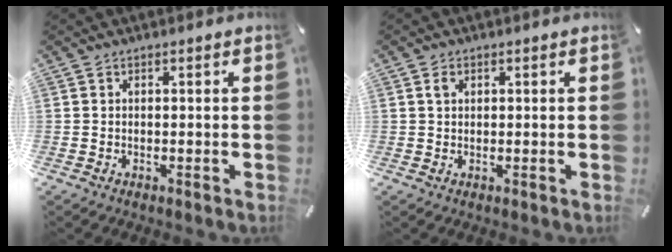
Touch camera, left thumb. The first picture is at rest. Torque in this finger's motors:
{"motor_torque": [0.16, 0.37, -0.03, -0.02, 0.00]}